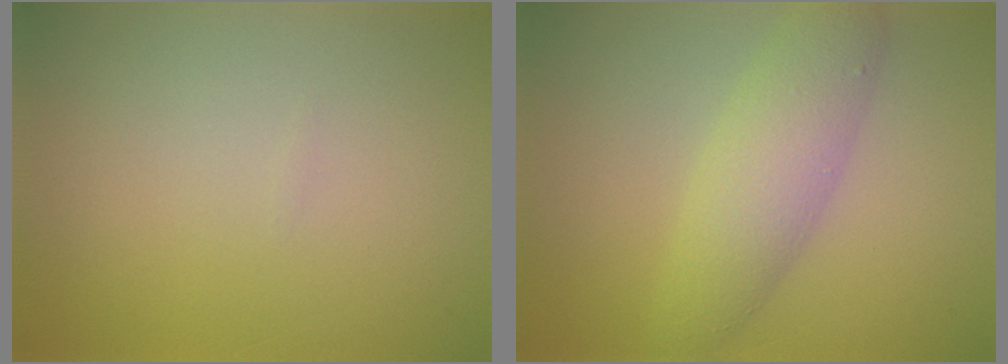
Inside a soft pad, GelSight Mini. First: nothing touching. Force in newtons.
{"total": 4.6, "press": 4.6, "slide": 0.1}